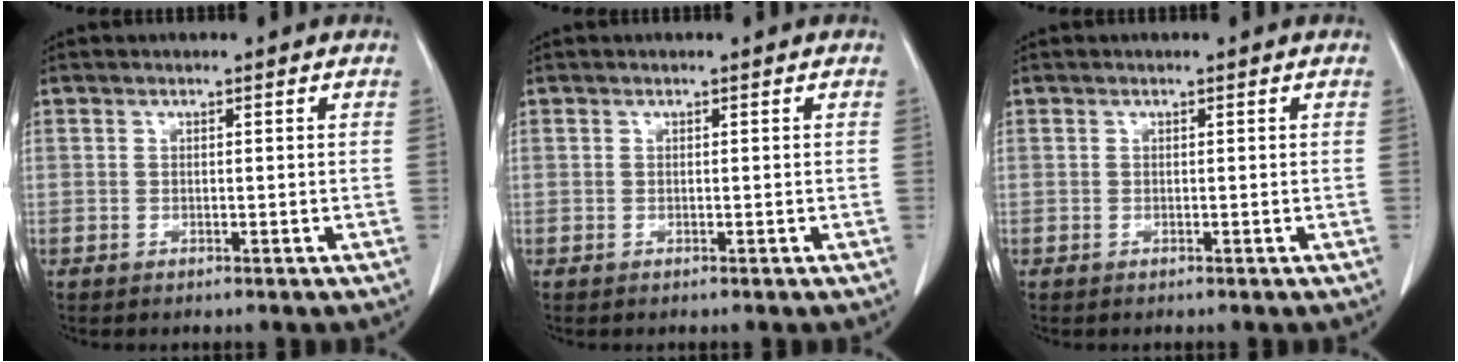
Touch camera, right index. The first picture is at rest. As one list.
[{"total": 0.0}, {"total": 0.0}]